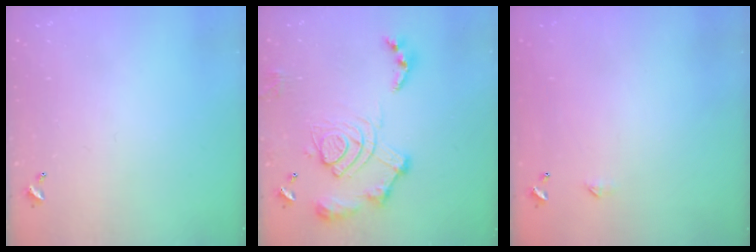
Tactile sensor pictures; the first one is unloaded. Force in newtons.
{"total": 17.1, "press": 17.0, "slide": 1.6}
{"total": 2.3, "press": 2.3, "slide": 0.4}